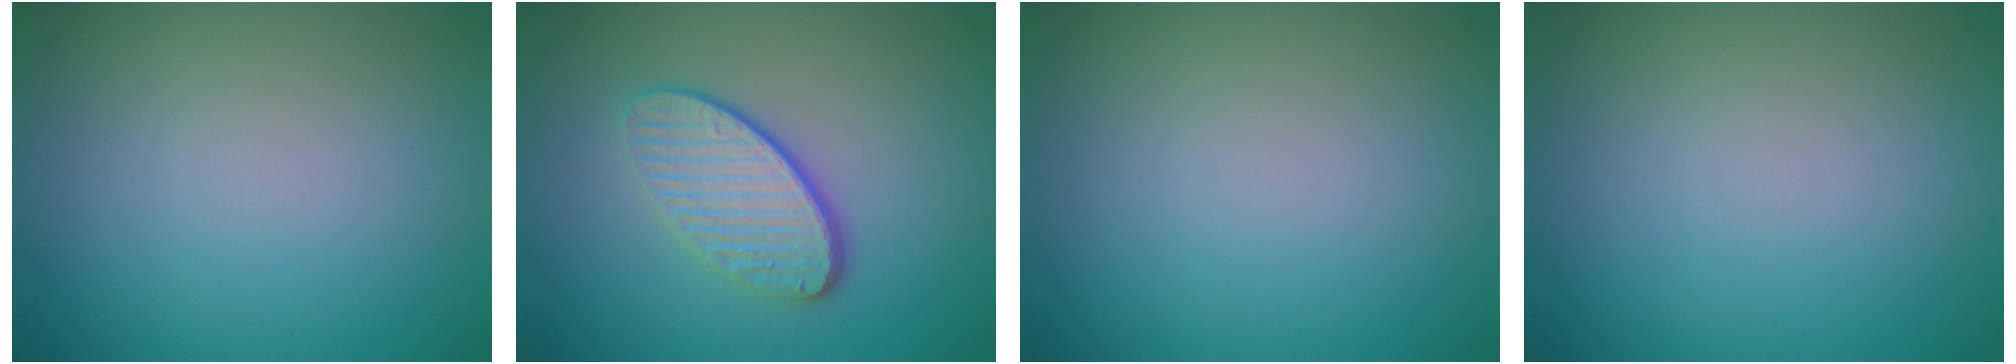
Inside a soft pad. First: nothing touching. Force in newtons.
{"total": 4.1, "press": 3.1, "slide": 2.7}
{"total": 0.0}
{"total": 0.0}